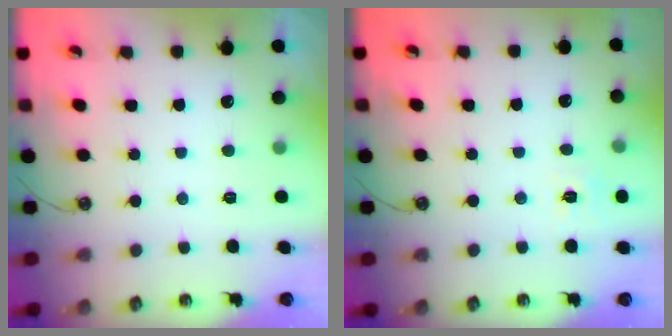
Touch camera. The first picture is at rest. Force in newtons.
{"total": 4.3, "press": 4.2, "slide": 0.7}